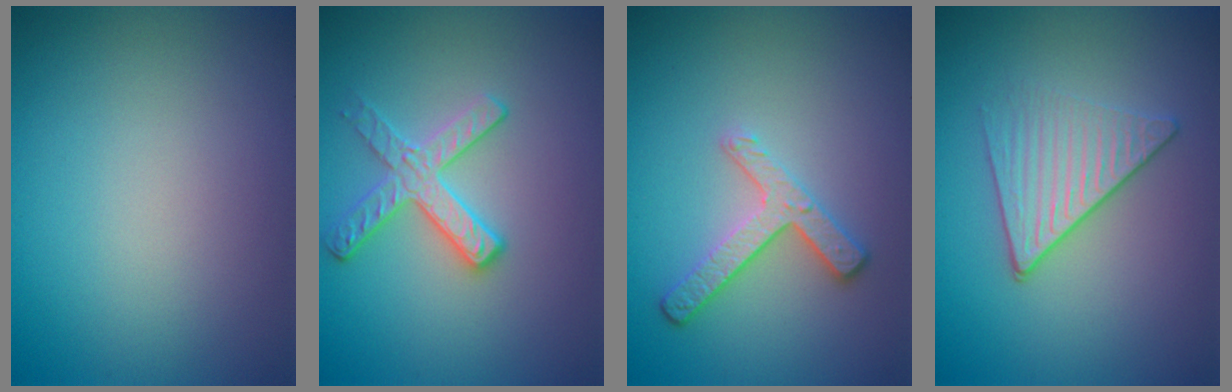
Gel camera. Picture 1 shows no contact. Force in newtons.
{"total": 2.8, "press": 2.7, "slide": 0.7}
{"total": 2.7, "press": 2.3, "slide": 1.5}
{"total": 3.5, "press": 2.8, "slide": 2.1}